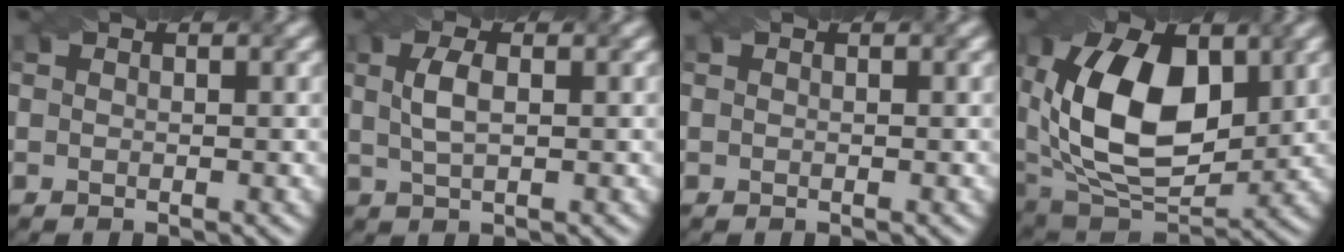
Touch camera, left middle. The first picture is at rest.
{"total": 2.6, "force": [0.7, 1.0, 2.3], "torque": [-0.052, 0.005, 0.014]}
{"total": 0.0}
{"total": 12.8, "force": [2.4, 7.8, 9.9], "torque": [-0.191, 0.002, 0.039]}